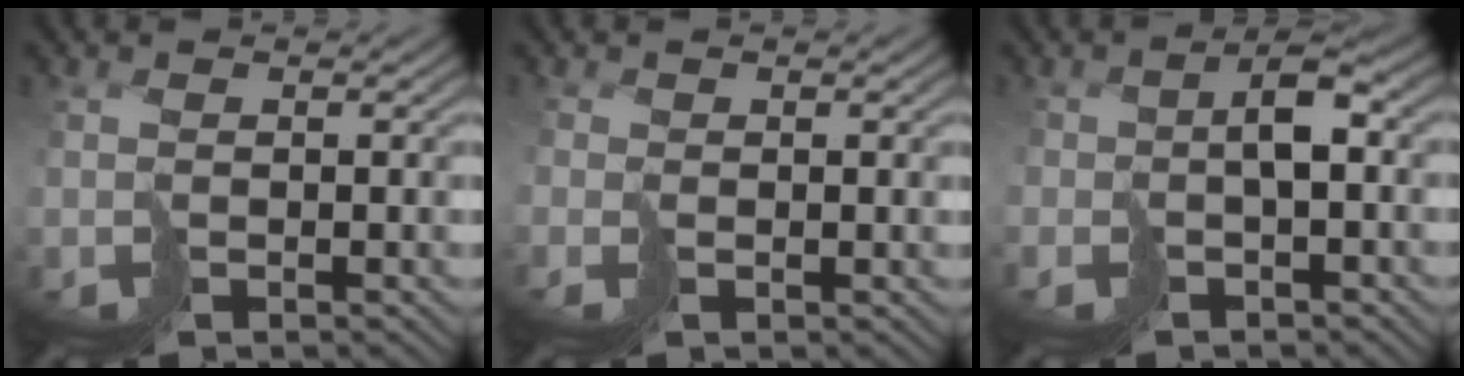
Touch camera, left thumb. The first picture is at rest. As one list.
[{"total": 1.0, "force": [0.4, -0.1, -0.9], "torque": [0.020, 0.001, 0.007]}, {"total": 3.5, "force": [-0.9, 2.3, 2.5], "torque": [-0.027, 0.009, -0.018]}]